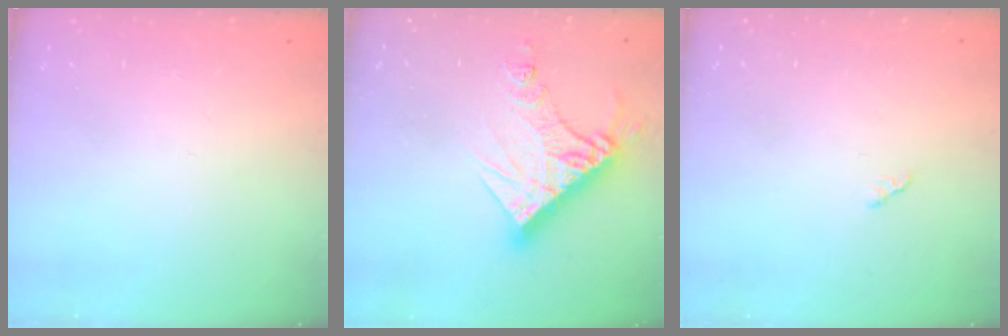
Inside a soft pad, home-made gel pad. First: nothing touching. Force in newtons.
{"total": 14.5, "press": 14.4, "slide": 1.8}
{"total": 2.1, "press": 2.1, "slide": 0.3}